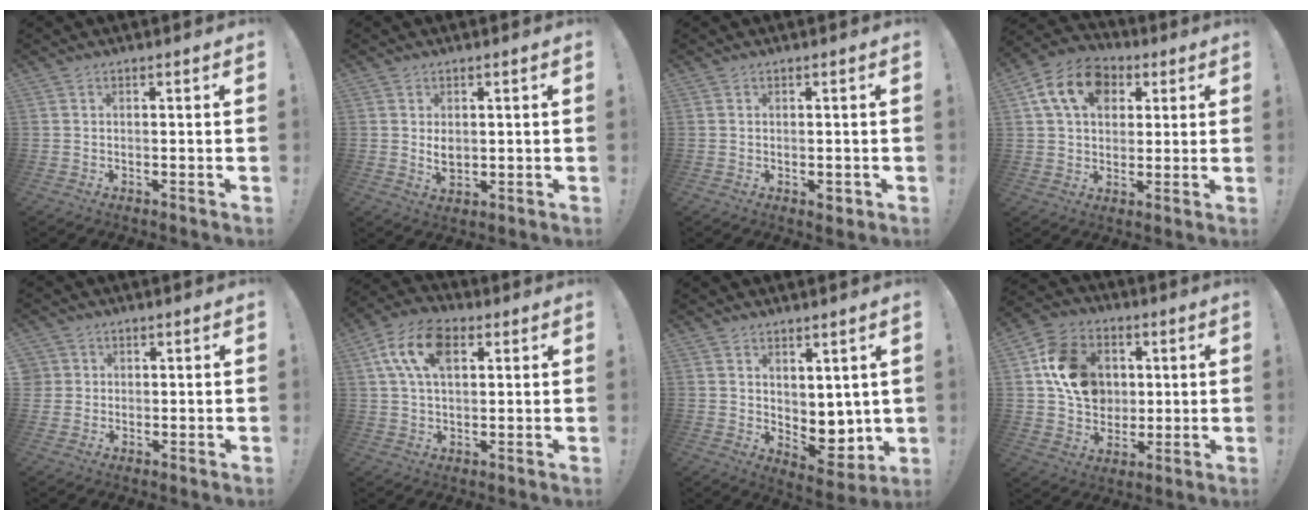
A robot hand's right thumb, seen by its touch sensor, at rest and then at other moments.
{"total": 3.6, "force": [0.6, 2.5, 2.6], "torque": [-0.026, -0.005, 0.009]}
{"total": 1.8, "force": [-0.4, 1.1, 1.3], "torque": [-0.016, 0.003, -0.006]}
{"total": 15.0, "force": [5.4, 11.0, 8.6], "torque": [-0.137, -0.005, 0.105]}
{"total": 3.1, "force": [1.0, 2.9, 0.3], "torque": [-0.011, 0.004, 0.019]}
{"total": 13.5, "force": [5.0, 8.1, 9.6], "torque": [-0.180, 0.002, 0.093]}
{"total": 6.4, "force": [1.4, 5.4, 3.1], "torque": [-0.020, -0.021, 0.038]}
{"total": 16.3, "force": [3.1, 13.5, 8.6], "torque": [-0.122, 0.002, 0.070]}